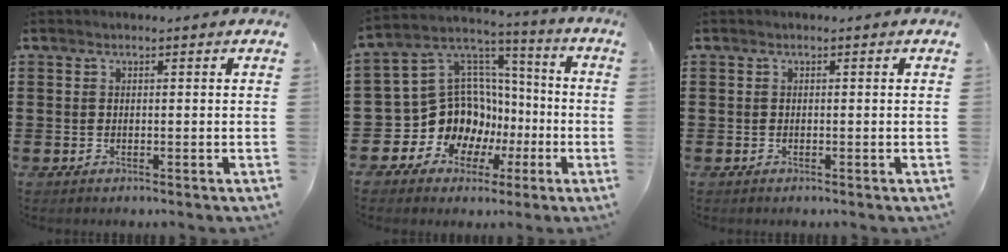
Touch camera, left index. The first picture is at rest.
{"total": 12.9, "force": [-3.5, 11.8, 4.1], "torque": [-0.138, -0.012, -0.050]}
{"total": 0.0}